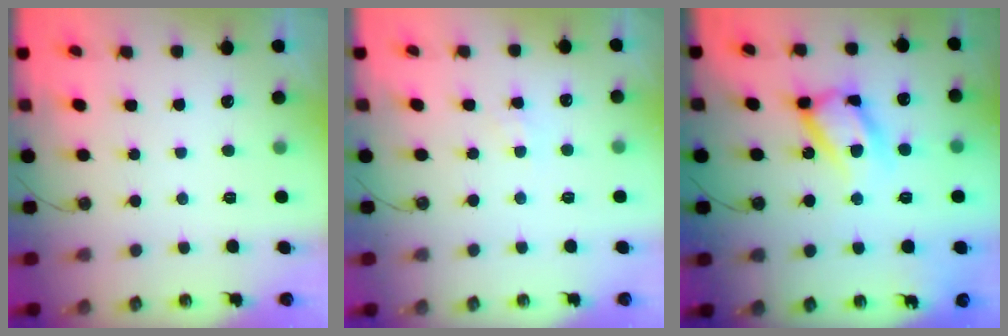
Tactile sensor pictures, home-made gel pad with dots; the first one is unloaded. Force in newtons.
{"total": 4.7, "press": 4.6, "slide": 0.7}
{"total": 17.2, "press": 17.2, "slide": 1.7}